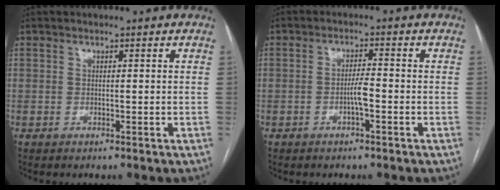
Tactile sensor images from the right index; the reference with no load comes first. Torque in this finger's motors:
{"motor_torque": [0.80, 0.34, 0.07, 0.04]}